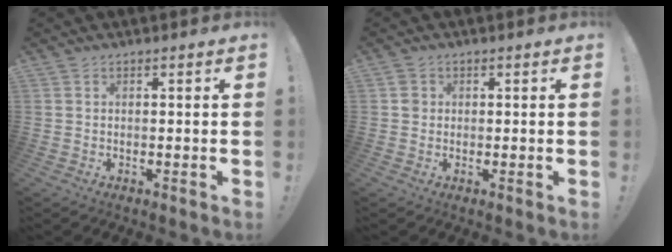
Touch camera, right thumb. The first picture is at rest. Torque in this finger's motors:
{"motor_torque": [0.37, -0.08, 0.39, -0.03, 0.03]}